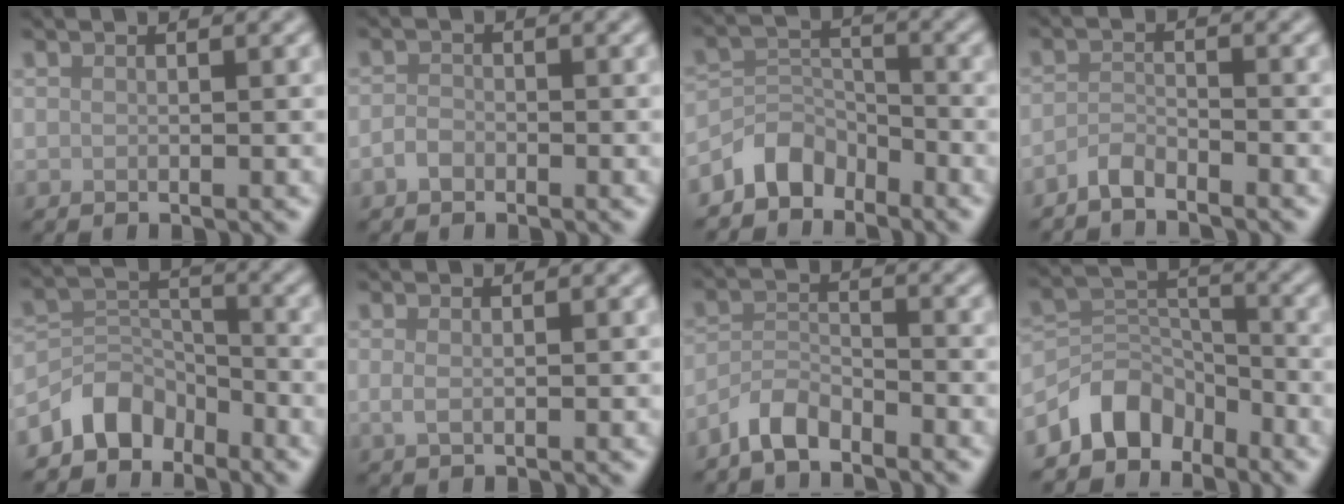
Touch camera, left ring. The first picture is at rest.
{"total": 1.3, "force": [-0.7, 0.9, 0.6], "torque": [-0.011, 0.002, -0.017]}
{"total": 3.7, "force": [-3.1, 1.9, 0.7], "torque": [-0.005, 0.006, -0.070]}
{"total": 2.0, "force": [-1.9, 0.3, 0.5], "torque": [-0.012, 0.002, -0.042]}
{"total": 4.4, "force": [-3.5, 2.4, 1.0], "torque": [-0.008, 0.002, -0.074]}
{"total": 1.0, "force": [0.1, 0.4, 0.9], "torque": [-0.022, -0.001, 0.002]}
{"total": 3.2, "force": [-2.9, 0.8, 1.0], "torque": [-0.022, 0.004, -0.066]}
{"total": 5.2, "force": [-4.0, 3.0, 1.4], "torque": [-0.015, 0.002, -0.079]}